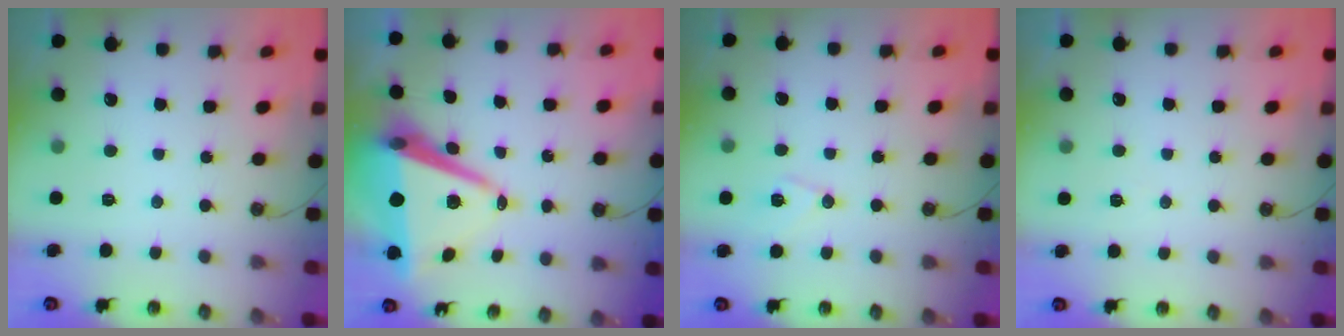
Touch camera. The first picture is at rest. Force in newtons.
{"total": 12.7, "press": 12.0, "slide": 4.2}
{"total": 7.2, "press": 7.1, "slide": 0.8}
{"total": 4.9, "press": 2.5, "slide": 4.2}